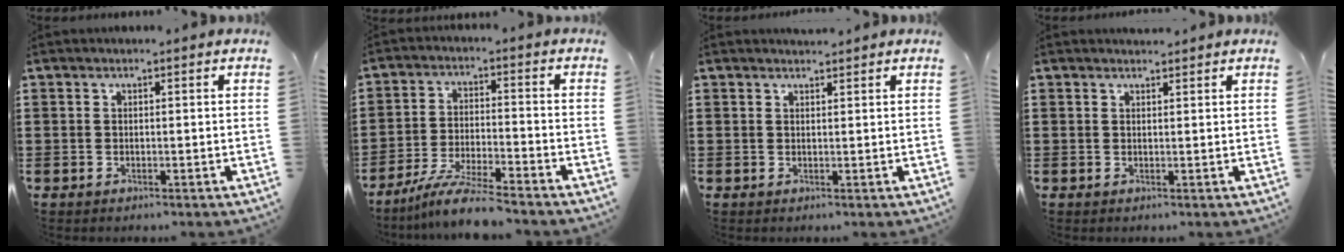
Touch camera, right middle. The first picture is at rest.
{"total": 7.2, "force": [-6.3, 0.0, 3.4], "torque": [-0.069, -0.008, -0.120]}
{"total": 1.3, "force": [1.3, 0.2, 0.0], "torque": [-0.003, 0.000, 0.025]}
{"total": 1.2, "force": [1.1, 0.2, -0.1], "torque": [0.007, -0.004, 0.020]}